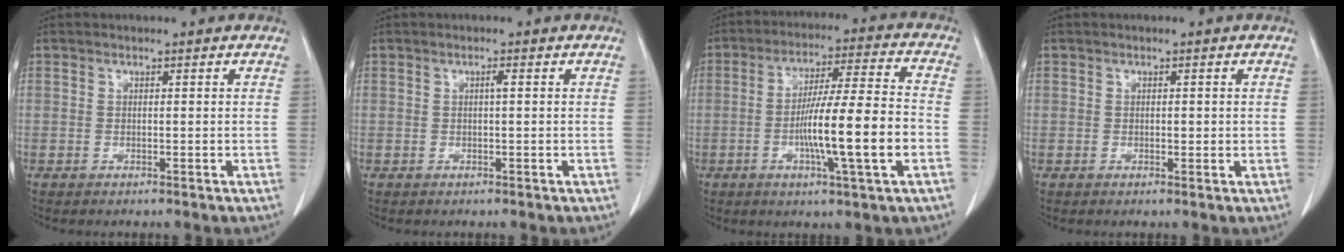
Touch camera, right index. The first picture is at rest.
{"total": 0.7, "force": [0.1, 0.0, 0.7], "torque": [-0.014, 0.001, 0.002]}
{"total": 13.7, "force": [-3.4, 0.0, 13.2], "torque": [-0.227, -0.001, -0.061]}
{"total": 1.0, "force": [0.0, 0.5, 0.9], "torque": [-0.014, -0.001, 0.001]}